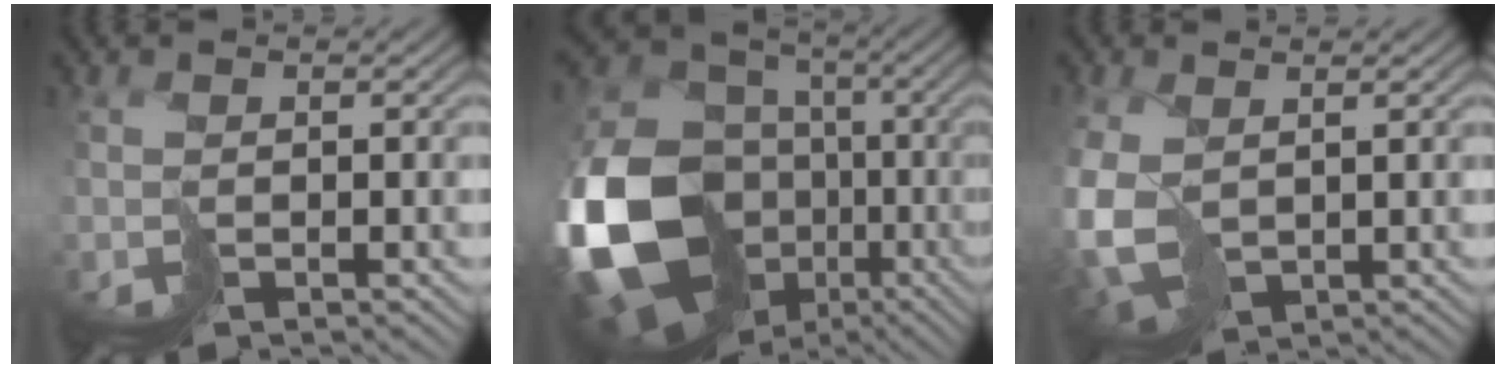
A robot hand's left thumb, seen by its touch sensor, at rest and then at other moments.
{"total": 22.2, "force": [-6.1, 18.6, 10.5], "torque": [-0.300, -0.065, -0.089]}
{"total": 7.4, "force": [-0.8, 5.2, 5.2], "torque": [-0.161, -0.022, -0.007]}